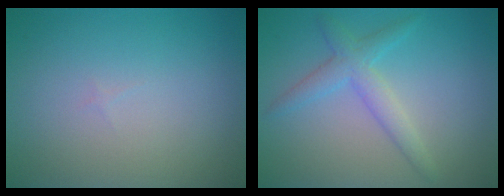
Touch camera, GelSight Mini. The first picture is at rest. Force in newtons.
{"total": 2.9, "press": 2.9, "slide": 0.1}